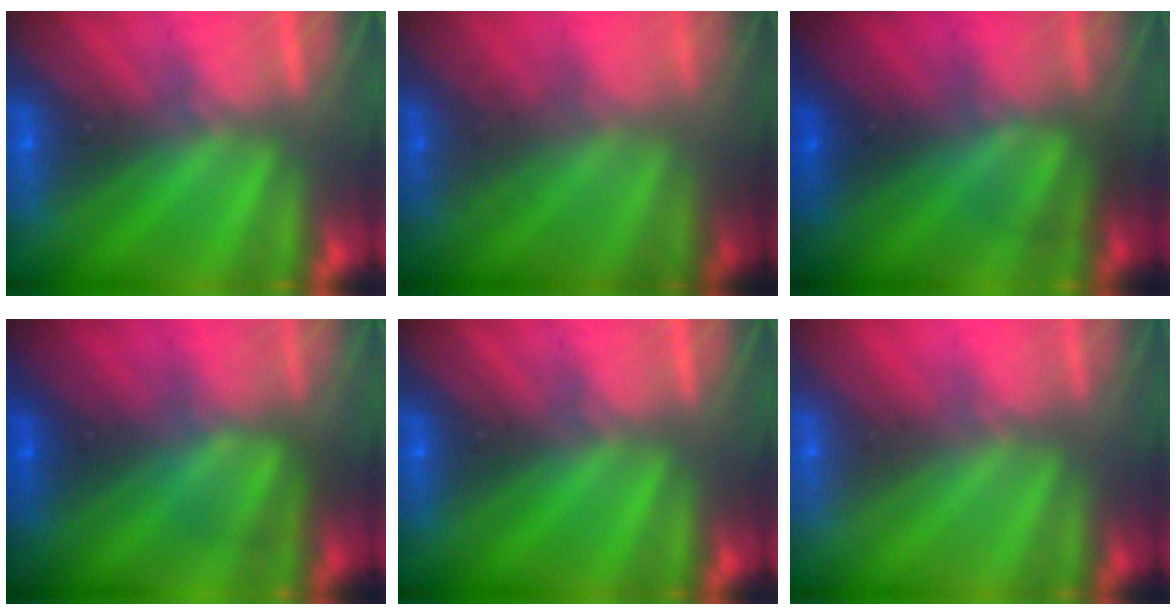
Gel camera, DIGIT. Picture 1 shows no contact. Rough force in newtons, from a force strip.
{"total": 1.8}
{"total": 4.7}
{"total": 4.5}
{"total": 0.0}
{"total": 2.9}